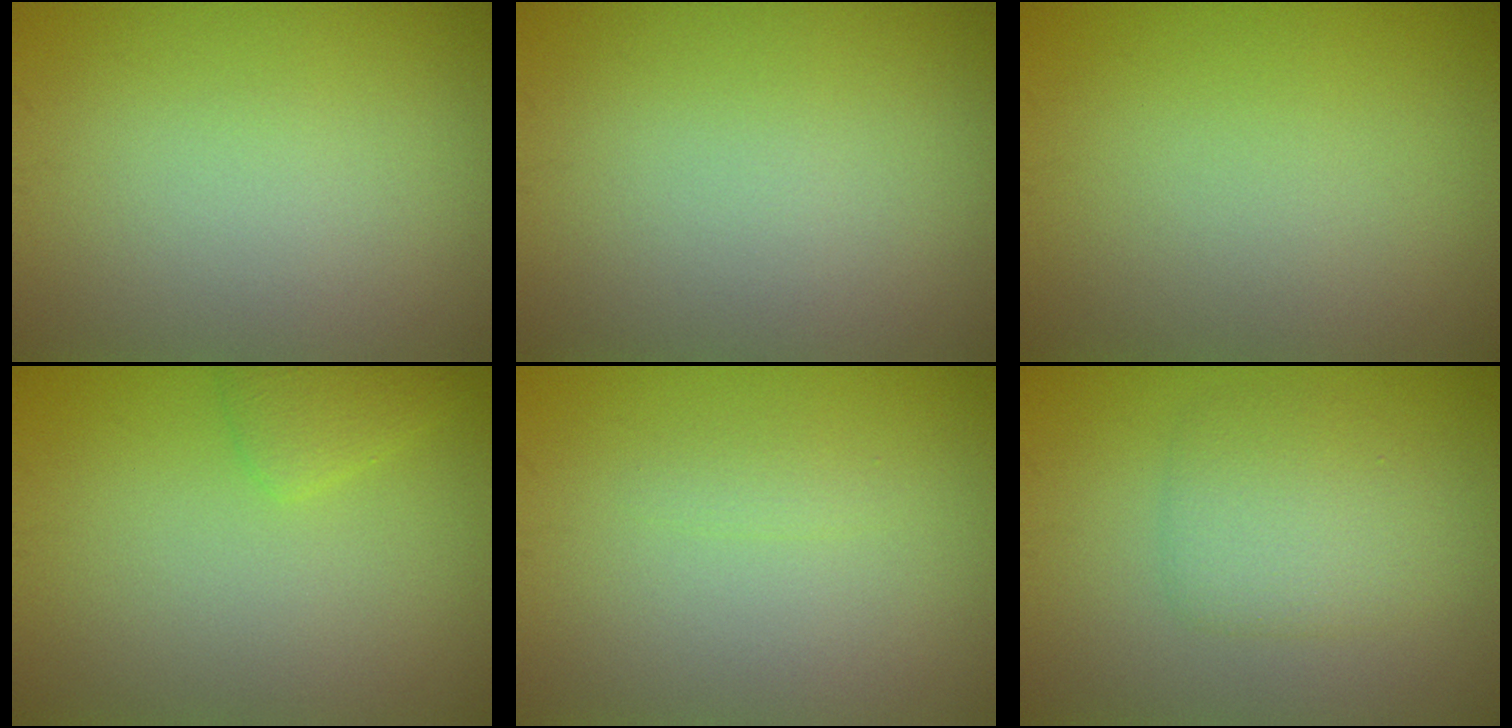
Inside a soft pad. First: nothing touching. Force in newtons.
{"total": 0.0}
{"total": 0.0}
{"total": 1.6, "press": 1.6, "slide": 0.1}
{"total": 0.7, "press": 0.7, "slide": 0.1}
{"total": 3.0, "press": 3.0, "slide": 0.0}